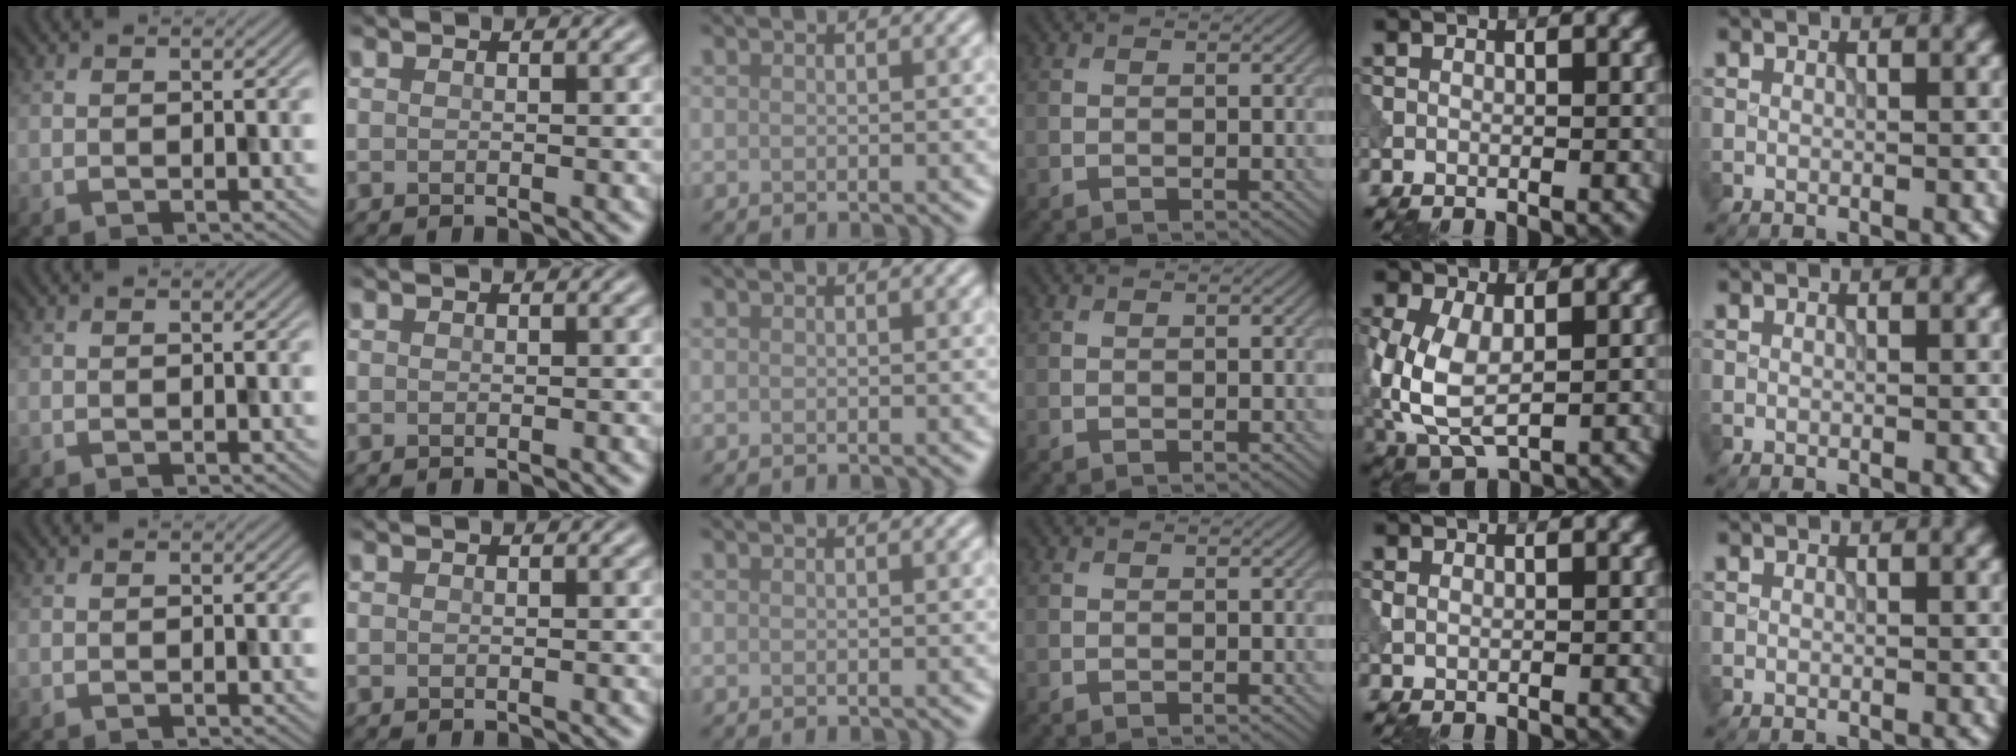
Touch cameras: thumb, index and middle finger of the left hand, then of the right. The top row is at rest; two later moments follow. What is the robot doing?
{"motion": "press", "object": "tv remote"}